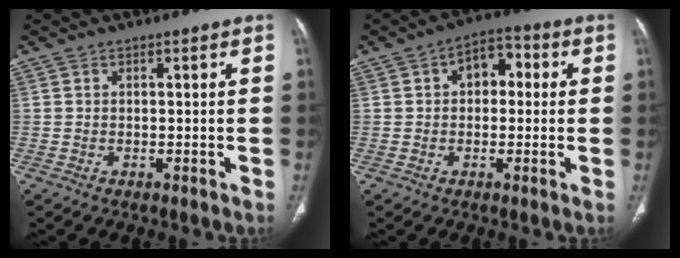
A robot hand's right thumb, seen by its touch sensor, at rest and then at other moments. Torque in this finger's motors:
{"motor_torque": [-0.42, 0.67, -0.11, -0.01, 0.10]}